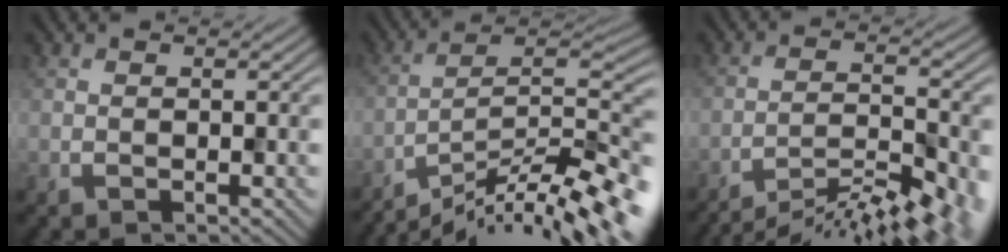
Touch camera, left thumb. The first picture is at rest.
{"total": 12.4, "force": [-10.3, 1.5, 6.8], "torque": [-0.101, 0.006, -0.168]}
{"total": 9.9, "force": [-8.8, 0.9, 4.5], "torque": [-0.067, 0.003, -0.122]}